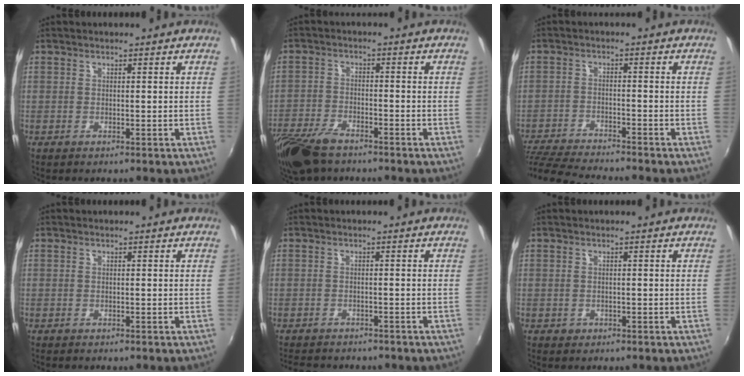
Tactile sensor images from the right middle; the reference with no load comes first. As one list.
[{"total": 10.8, "force": [-8.1, 4.3, 5.7], "torque": [-0.141, -0.026, -0.157]}, {"total": 12.2, "force": [-11.1, 0.7, 5.0], "torque": [-0.125, -0.027, -0.195]}, {"total": 0.0}, {"total": 7.6, "force": [-6.6, 2.6, 2.8], "torque": [-0.065, -0.017, -0.095]}, {"total": 0.9, "force": [-0.4, 0.8, 0.2], "torque": [-0.005, -0.002, -0.003]}]